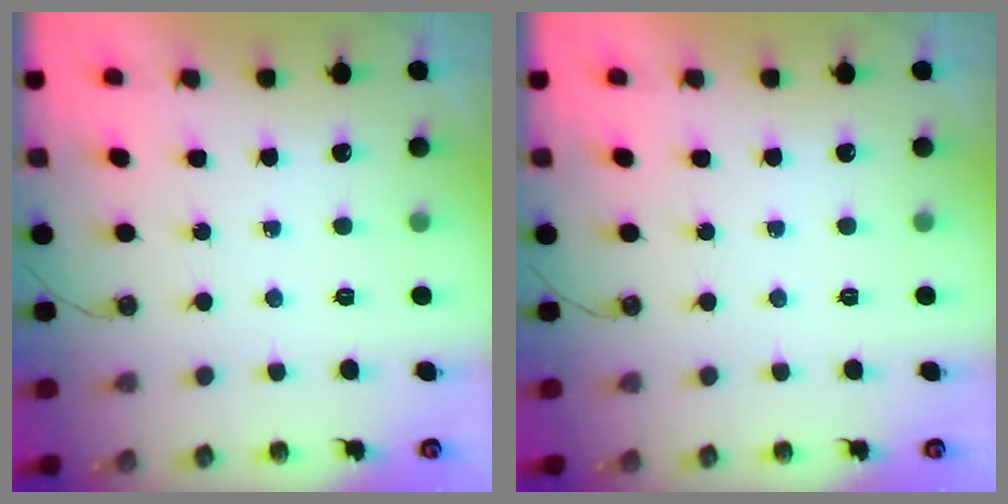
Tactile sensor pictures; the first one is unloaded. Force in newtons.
{"total": 0.0}